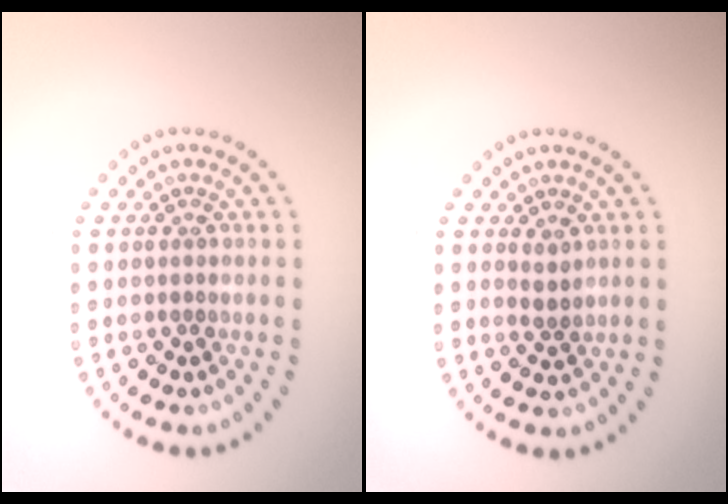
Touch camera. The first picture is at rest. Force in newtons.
{"total": 1.2, "press": 1.0, "slide": 0.6}